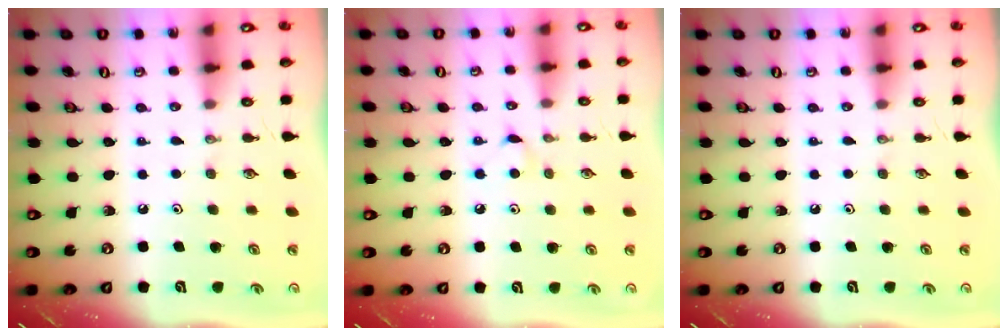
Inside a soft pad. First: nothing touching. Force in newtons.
{"total": 4.1, "press": 4.1, "slide": 0.5}
{"total": 0.0}